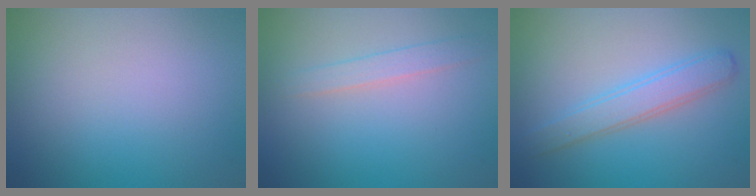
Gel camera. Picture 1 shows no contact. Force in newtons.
{"total": 1.5, "press": 1.5, "slide": 0.0}
{"total": 3.1, "press": 3.1, "slide": 0.1}